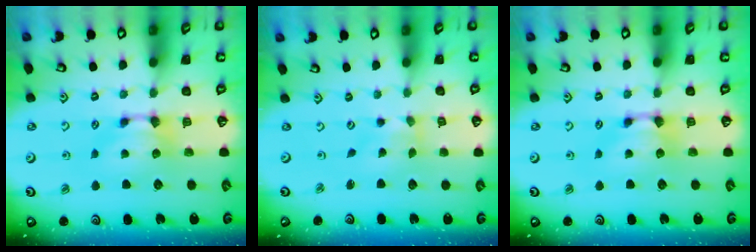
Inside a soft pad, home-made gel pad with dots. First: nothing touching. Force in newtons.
{"total": 2.7, "press": 2.5, "slide": 1.0}
{"total": 0.6, "press": 0.0, "slide": 0.6}